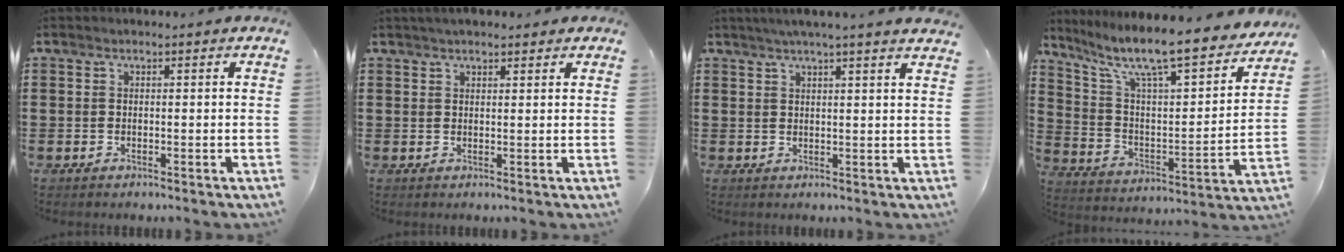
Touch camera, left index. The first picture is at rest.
{"total": 2.0, "force": [1.7, 0.5, 0.8], "torque": [-0.018, 0.006, 0.033]}
{"total": 3.0, "force": [2.6, -0.7, 1.3], "torque": [-0.031, -0.003, 0.046]}
{"total": 10.2, "force": [8.3, 1.1, 5.8], "torque": [-0.137, -0.064, 0.133]}